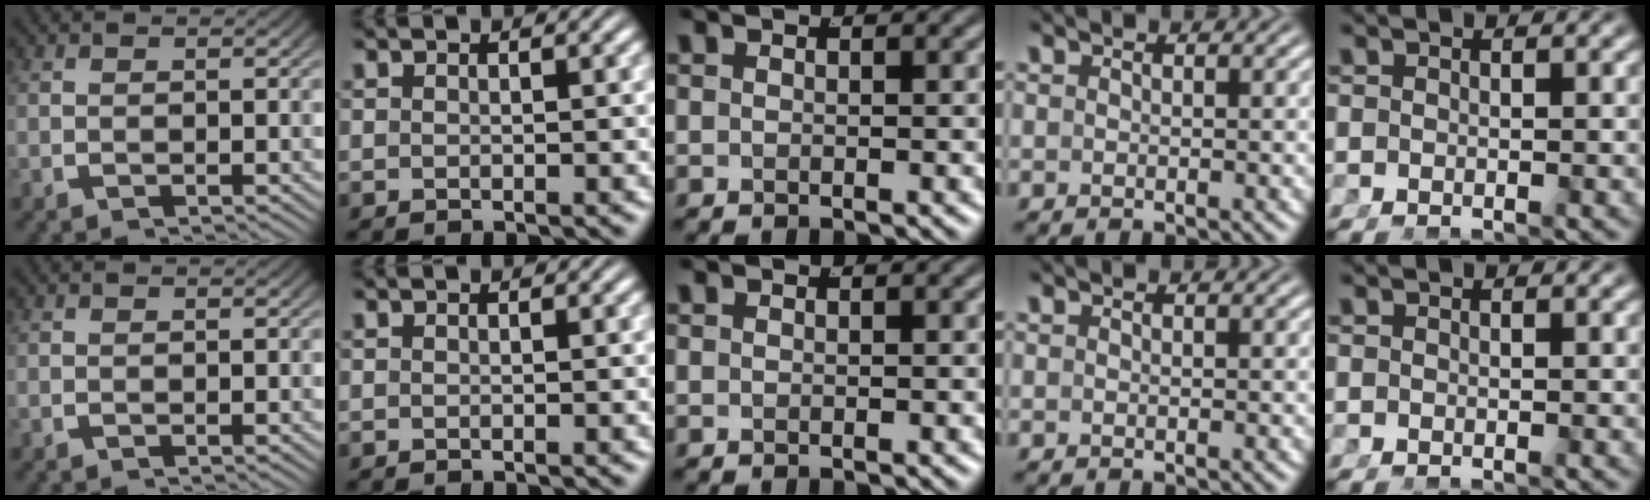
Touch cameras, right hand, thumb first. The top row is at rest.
{}